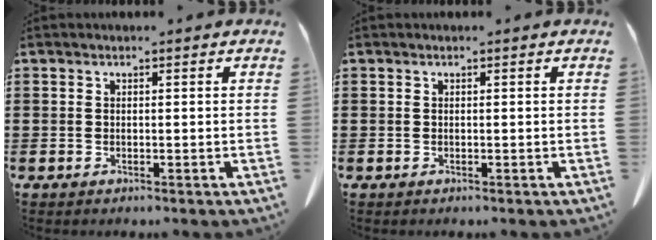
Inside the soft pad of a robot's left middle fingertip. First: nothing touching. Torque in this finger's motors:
{"motor_torque": [-0.04, -0.01, 0.03, -0.01]}